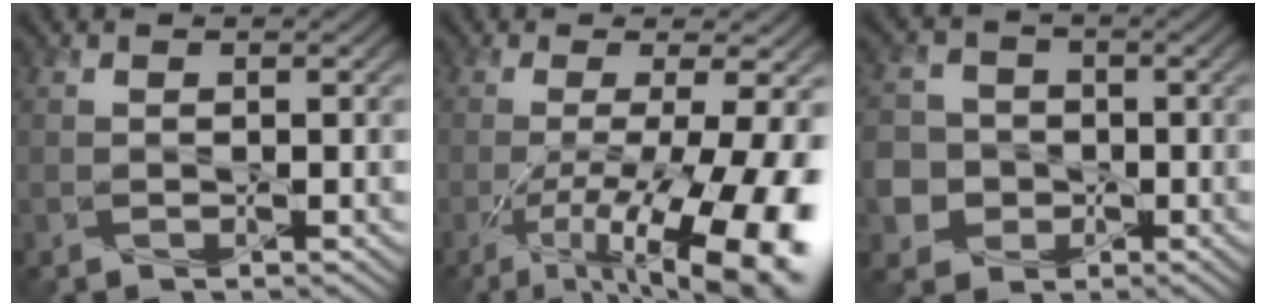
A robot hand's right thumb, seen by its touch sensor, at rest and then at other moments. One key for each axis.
{"total": 15.0, "fx": -4.8, "fy": 4.2, "fz": 13.5, "tx": -0.195, "ty": -0.026, "tz": -0.063}
{"total": 5.2, "fx": -1.7, "fy": 4.9, "fz": 0.5, "tx": -0.023, "ty": 0.000, "tz": -0.056}